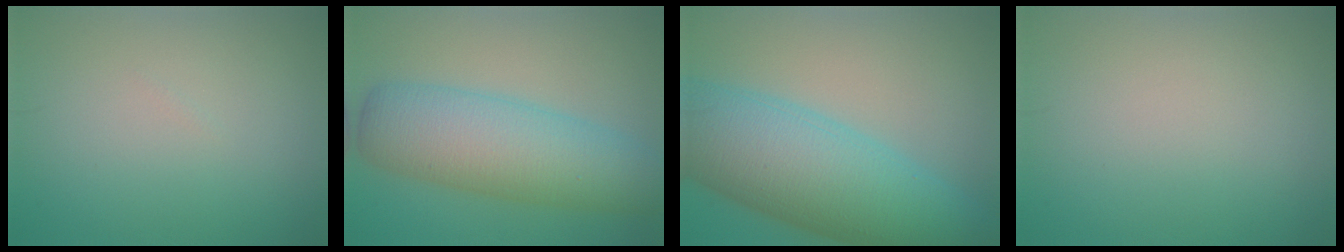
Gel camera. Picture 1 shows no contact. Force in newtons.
{"total": 8.8, "press": 8.8, "slide": 0.0}
{"total": 12.4, "press": 12.4, "slide": 0.4}
{"total": 0.0}